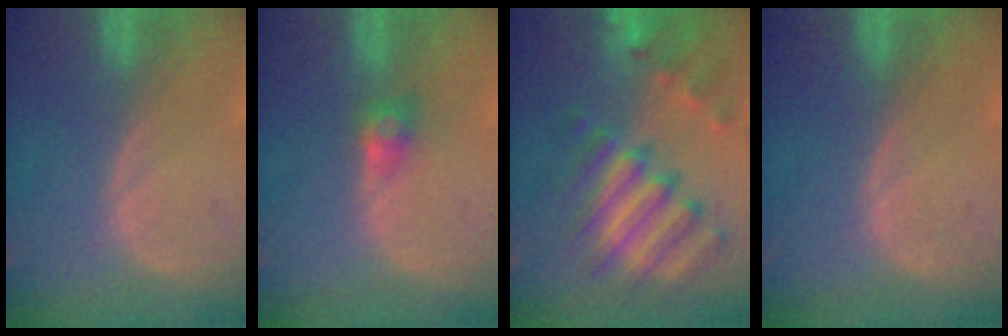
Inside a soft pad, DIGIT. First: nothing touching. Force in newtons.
{"total": 2.6, "press": 2.3, "slide": 1.0}
{"total": 11.6, "press": 10.0, "slide": 5.8}
{"total": 0.0}